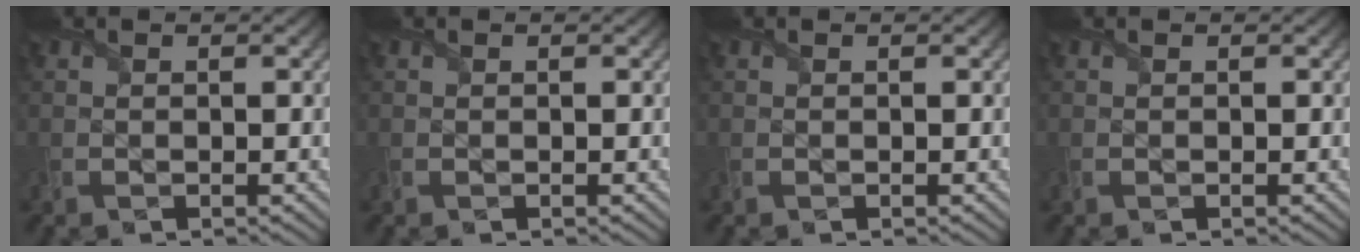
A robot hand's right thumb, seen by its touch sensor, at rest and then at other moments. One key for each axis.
{"total": 0.0}
{"total": 0.0}
{"total": 0.0}